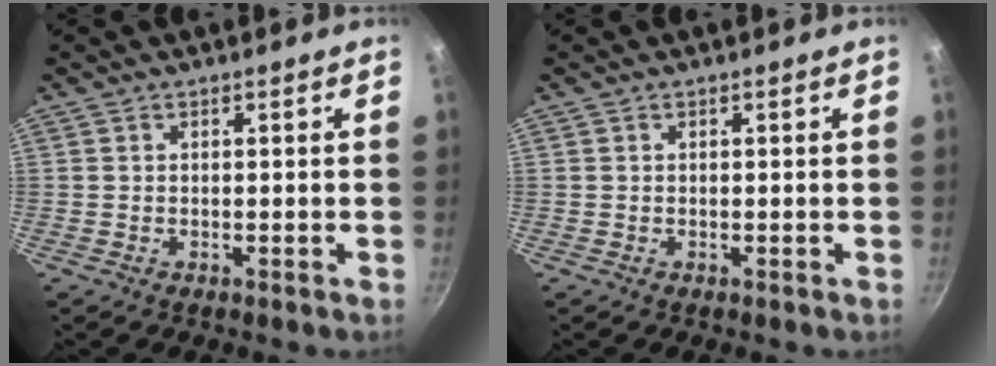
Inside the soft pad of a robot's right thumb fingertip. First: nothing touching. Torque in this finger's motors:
{"motor_torque": [-0.22, 0.02, 0.02, -0.23, 0.02]}